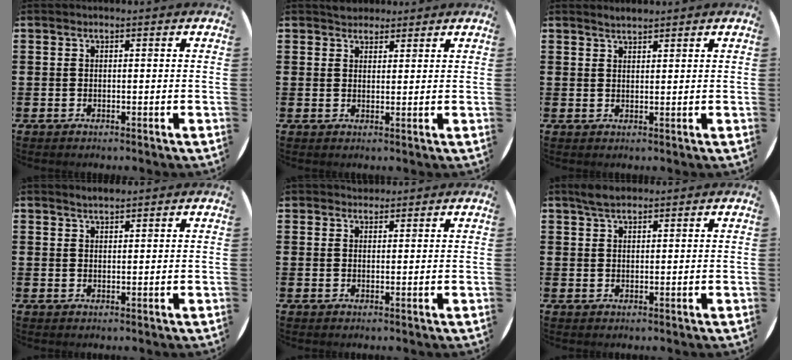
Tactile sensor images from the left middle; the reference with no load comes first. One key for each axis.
{"total": 2.4, "fx": 2.2, "fy": 1.0, "fz": -0.1, "tx": 0.006, "ty": 0.002, "tz": 0.041}
{"total": 1.5, "fx": 1.5, "fy": 0.2, "fz": 0.2, "tx": -0.004, "ty": 0.004, "tz": 0.029}
{"total": 1.5, "fx": 1.5, "fy": 0.2, "fz": 0.2, "tx": -0.005, "ty": 0.004, "tz": 0.027}
{"total": 1.5, "fx": 1.4, "fy": 0.4, "fz": -0.2, "tx": 0.002, "ty": 0.004, "tz": 0.028}
{"total": 2.7, "fx": 2.3, "fy": 0.9, "fz": 1.0, "tx": -0.015, "ty": 0.004, "tz": 0.040}